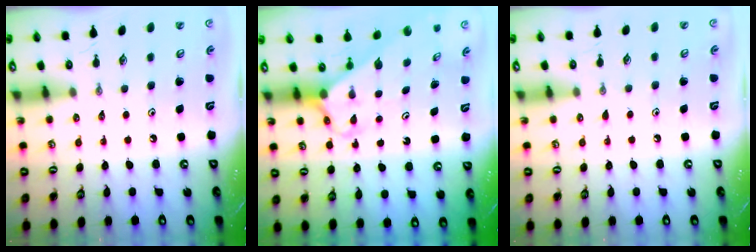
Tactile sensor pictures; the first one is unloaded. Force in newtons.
{"total": 2.4, "press": 2.4, "slide": 0.1}
{"total": 3.4, "press": 3.4, "slide": 0.5}